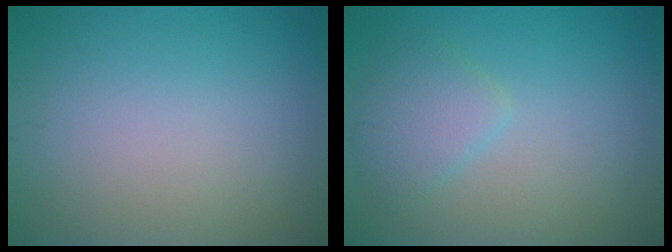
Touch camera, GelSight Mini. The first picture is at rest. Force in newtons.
{"total": 2.5, "press": 2.5, "slide": 0.2}